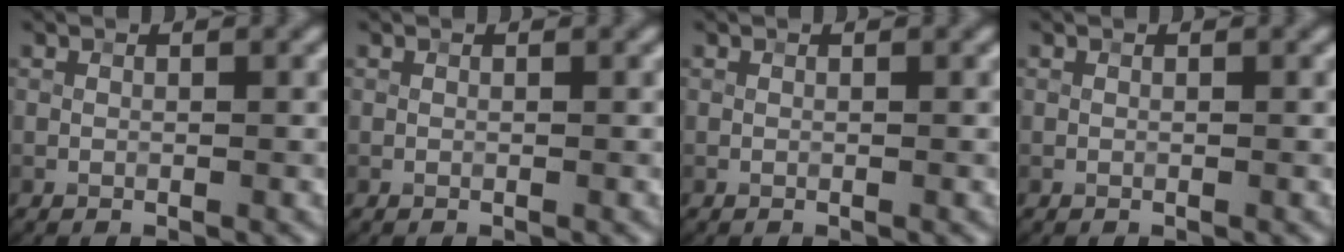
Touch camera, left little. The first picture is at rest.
{"total": 0.0}
{"total": 0.0}
{"total": 0.0}